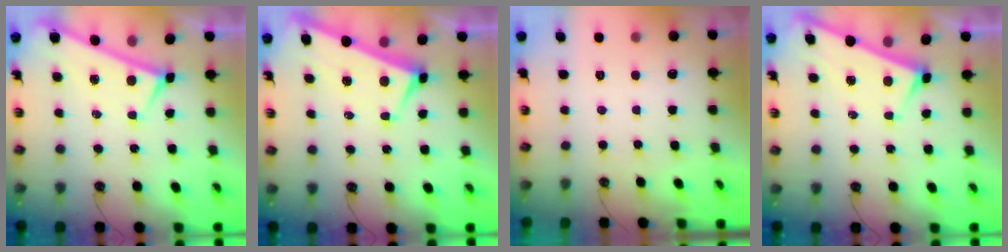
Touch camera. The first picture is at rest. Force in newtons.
{"total": 2.8, "press": 2.6, "slide": 0.9}
{"total": 0.0}
{"total": 2.7, "press": 2.7, "slide": 0.1}